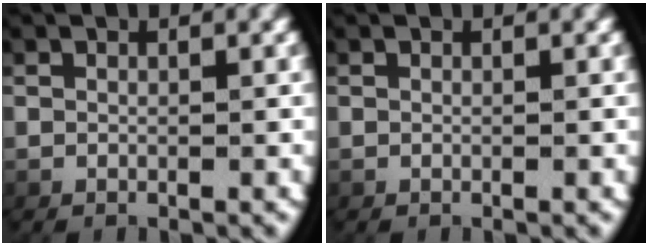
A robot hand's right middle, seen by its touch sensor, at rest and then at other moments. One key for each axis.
{"total": 0.0}